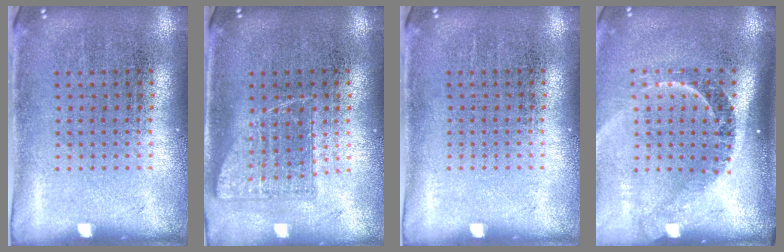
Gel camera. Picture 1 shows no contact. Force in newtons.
{"total": 0.8, "press": 0.8, "slide": 0.2}
{"total": 0.0}
{"total": 2.3, "press": 1.6, "slide": 1.6}